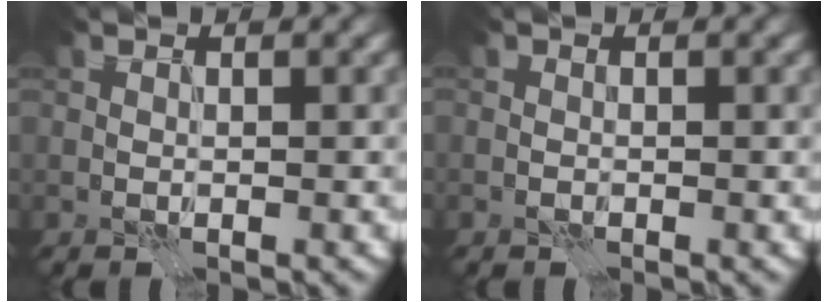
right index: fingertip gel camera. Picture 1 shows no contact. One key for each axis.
{"total": 0.0}